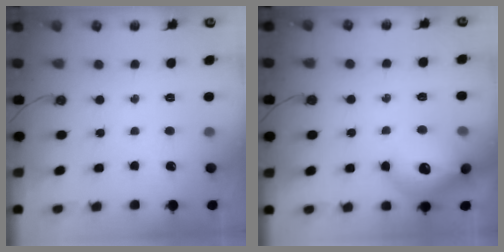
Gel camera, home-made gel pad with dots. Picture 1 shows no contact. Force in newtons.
{"total": 17.2, "press": 17.2, "slide": 1.4}